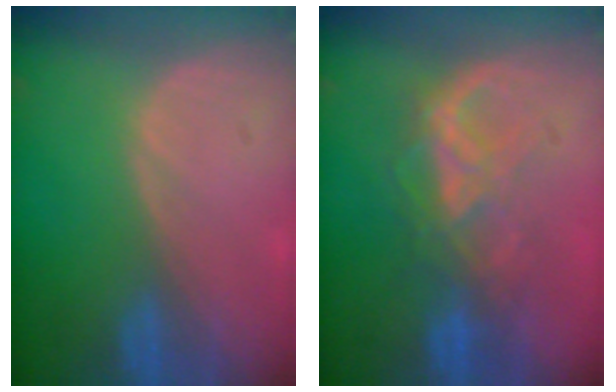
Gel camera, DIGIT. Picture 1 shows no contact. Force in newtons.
{"total": 6.5, "press": 6.5, "slide": 0.5}